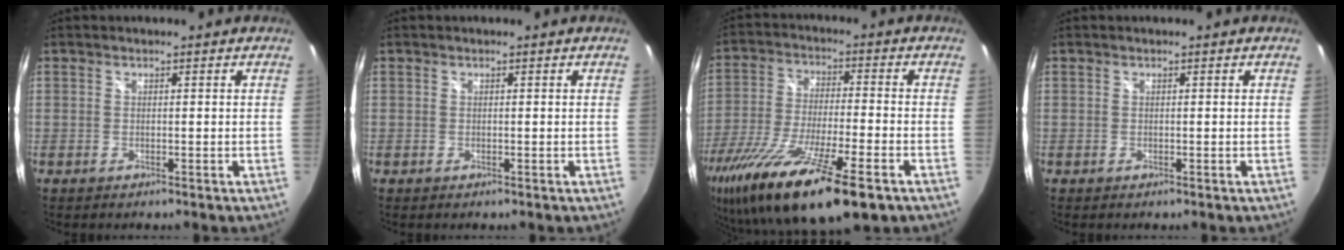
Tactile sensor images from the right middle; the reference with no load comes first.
{"total": 0.0}
{"total": 23.2, "force": [-14.8, 4.7, 17.2], "torque": [-0.336, -0.071, -0.255]}
{"total": 0.0}